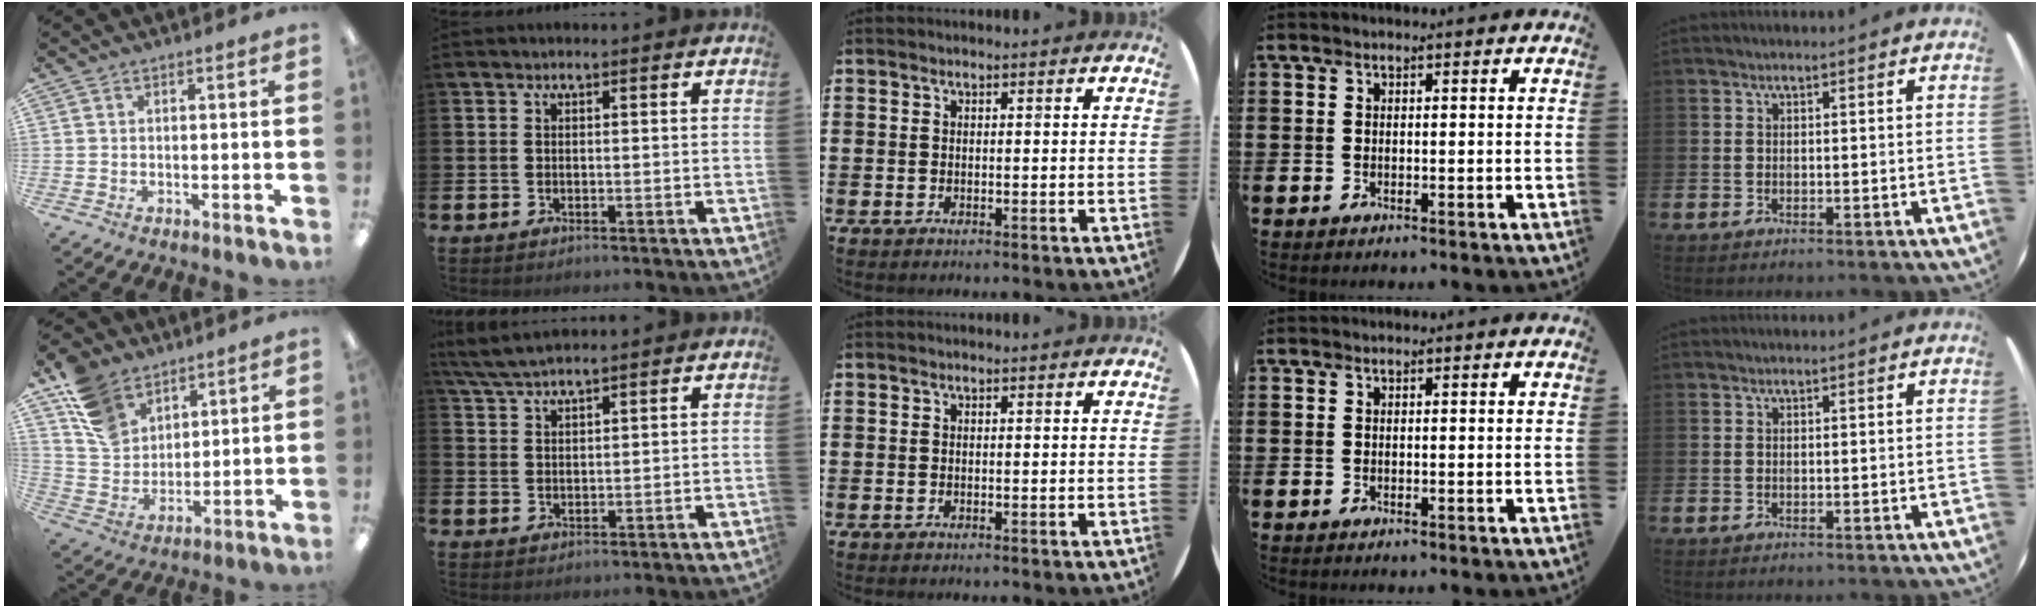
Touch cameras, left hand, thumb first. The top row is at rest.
{"thumb": {"total": 12.9, "force": [8.4, 8.9, 4.2], "torque": [-0.090, -0.038, 0.169]}, "index": {"total": 4.1, "force": [3.8, 0.4, 1.5], "torque": [-0.040, -0.008, 0.071]}}